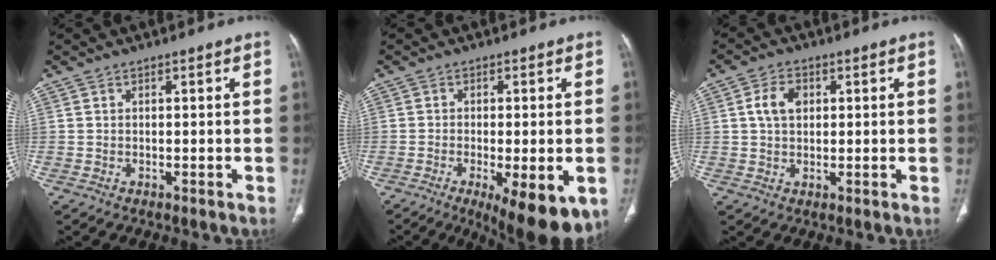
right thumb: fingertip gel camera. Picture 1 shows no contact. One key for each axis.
{"total": 13.4, "fx": -5.7, "fy": 4.4, "fz": 11.3, "tx": -0.135, "ty": -0.009, "tz": -0.073}
{"total": 4.9, "fx": 1.2, "fy": 3.4, "fz": 3.4, "tx": -0.061, "ty": 0.005, "tz": 0.021}